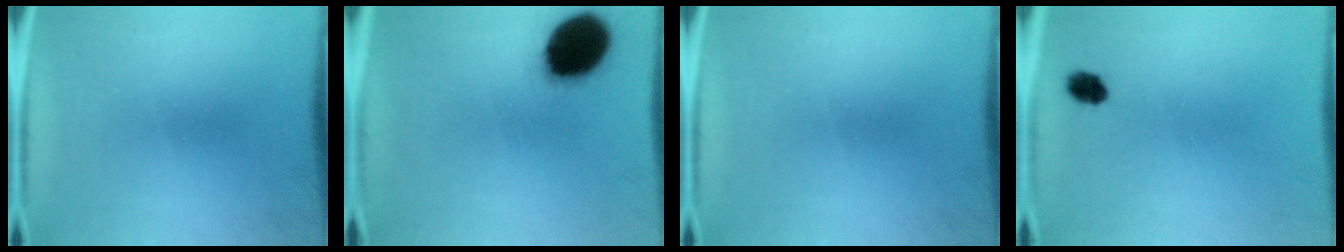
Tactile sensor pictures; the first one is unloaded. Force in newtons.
{"total": 18.8}
{"total": 0.0}
{"total": 2.9}